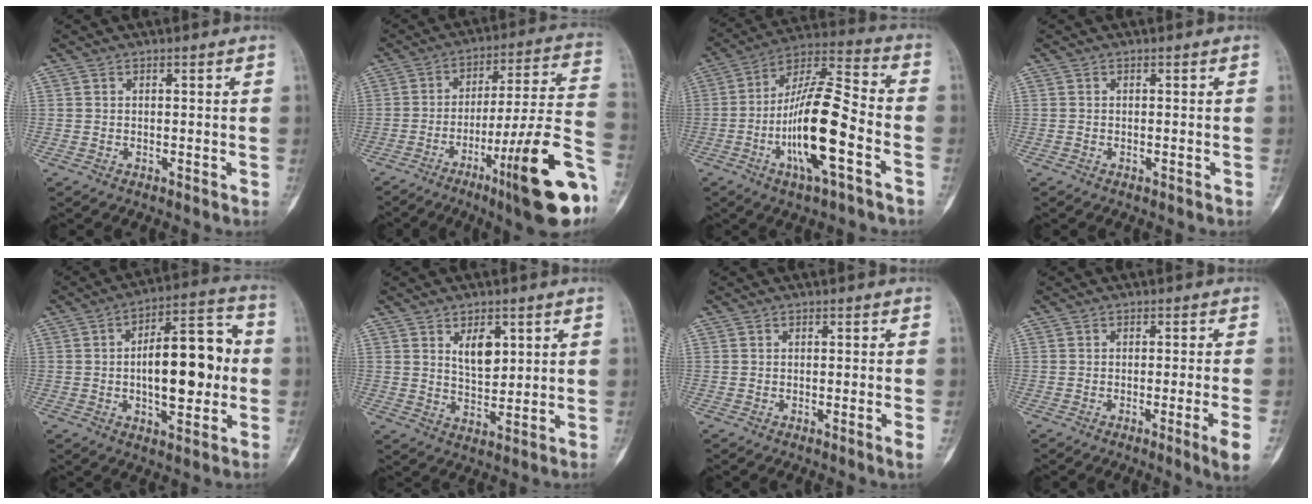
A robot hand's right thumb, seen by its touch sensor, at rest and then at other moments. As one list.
[{"total": 22.7, "force": [-10.1, 2.8, 20.1], "torque": [-0.263, 0.045, -0.148]}, {"total": 17.7, "force": [-5.4, 4.6, 16.2], "torque": [-0.306, 0.039, -0.097]}, {"total": 0.0}, {"total": 17.3, "force": [-0.3, 7.7, 15.5], "torque": [-0.208, 0.026, -0.008]}, {"total": 6.1, "force": [2.5, 3.4, 4.5], "torque": [-0.056, -0.021, 0.048]}, {"total": 1.7, "force": [-0.6, -0.3, 1.5], "torque": [-0.030, -0.005, -0.007]}, {"total": 4.8, "force": [-1.8, -0.7, 4.4], "torque": [-0.074, -0.008, -0.027]}]